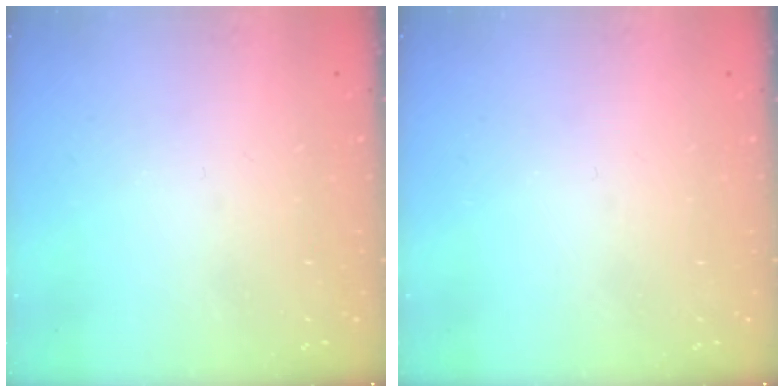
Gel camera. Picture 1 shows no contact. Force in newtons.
{"total": 0.0}